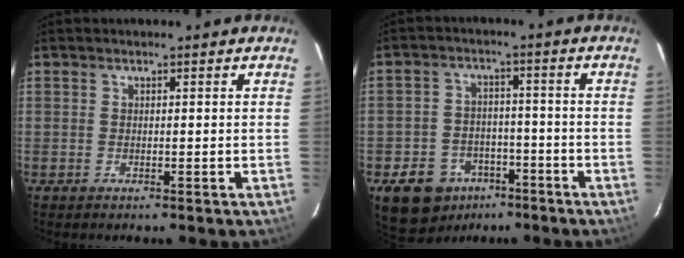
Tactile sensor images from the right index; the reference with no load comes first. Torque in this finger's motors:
{"motor_torque": [0.74, -0.76, 0.28, 0.03]}